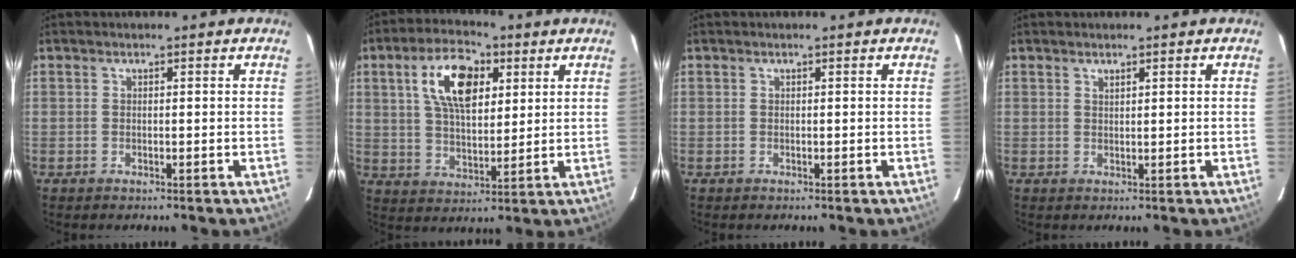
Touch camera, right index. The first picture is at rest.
{"total": 12.0, "force": [4.6, 6.0, 9.3], "torque": [-0.170, 0.024, 0.083]}
{"total": 0.0}
{"total": 0.8, "force": [0.7, 0.2, 0.4], "torque": [-0.006, 0.001, 0.013]}